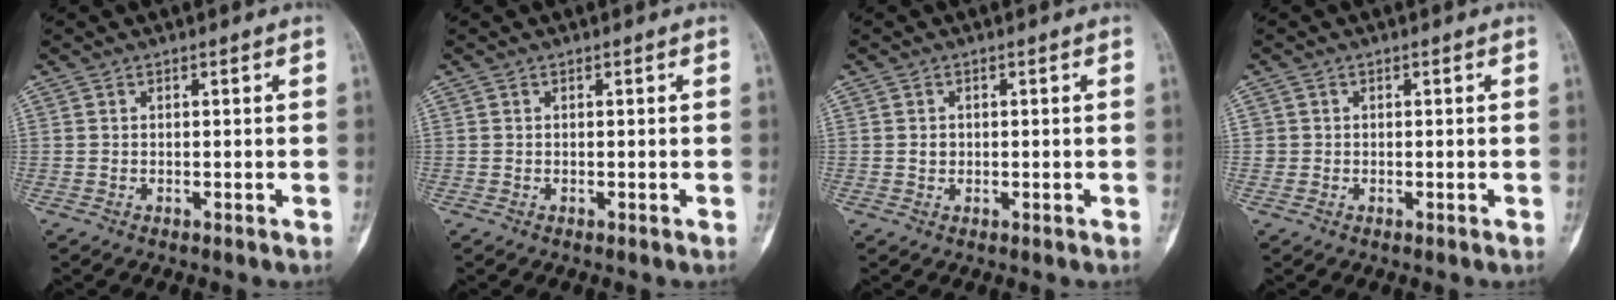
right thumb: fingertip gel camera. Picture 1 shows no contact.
{"total": 0.0}
{"total": 1.2, "force": [0.0, 1.1, 0.6], "torque": [-0.007, 0.003, 0.002]}
{"total": 0.9, "force": [0.1, 0.9, 0.0], "torque": [0.008, 0.004, 0.001]}